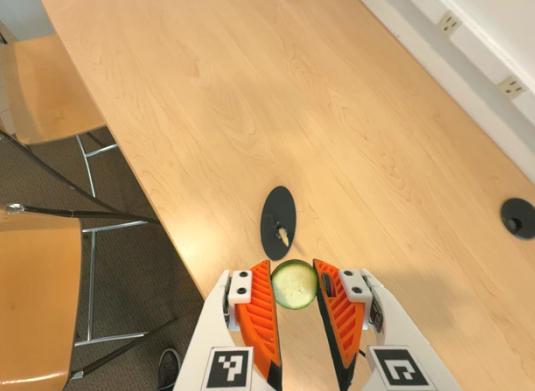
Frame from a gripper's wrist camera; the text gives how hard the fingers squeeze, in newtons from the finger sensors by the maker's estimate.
{"total": 9.3, "left": 9.0, "right": 9.6}